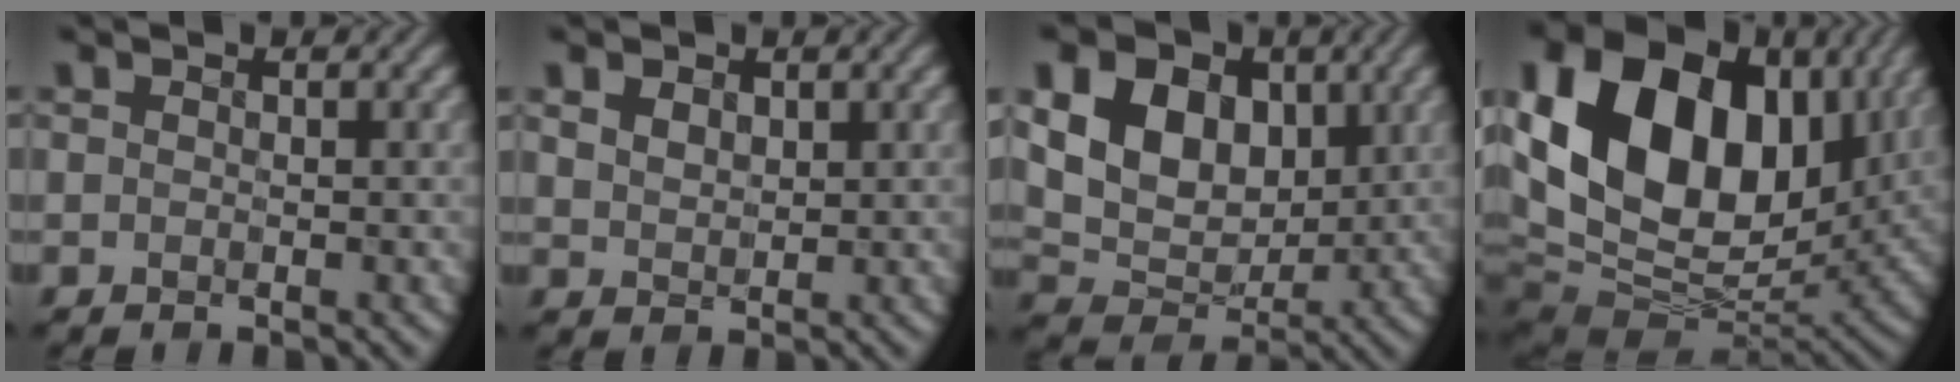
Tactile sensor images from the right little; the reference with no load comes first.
{"total": 2.0, "force": [0.8, 1.4, 1.1], "torque": [-0.031, 0.000, 0.018]}
{"total": 8.3, "force": [2.0, 6.0, 5.4], "torque": [-0.109, 0.000, 0.025]}
{"total": 18.0, "force": [4.6, 12.5, 12.1], "torque": [-0.232, 0.023, 0.078]}